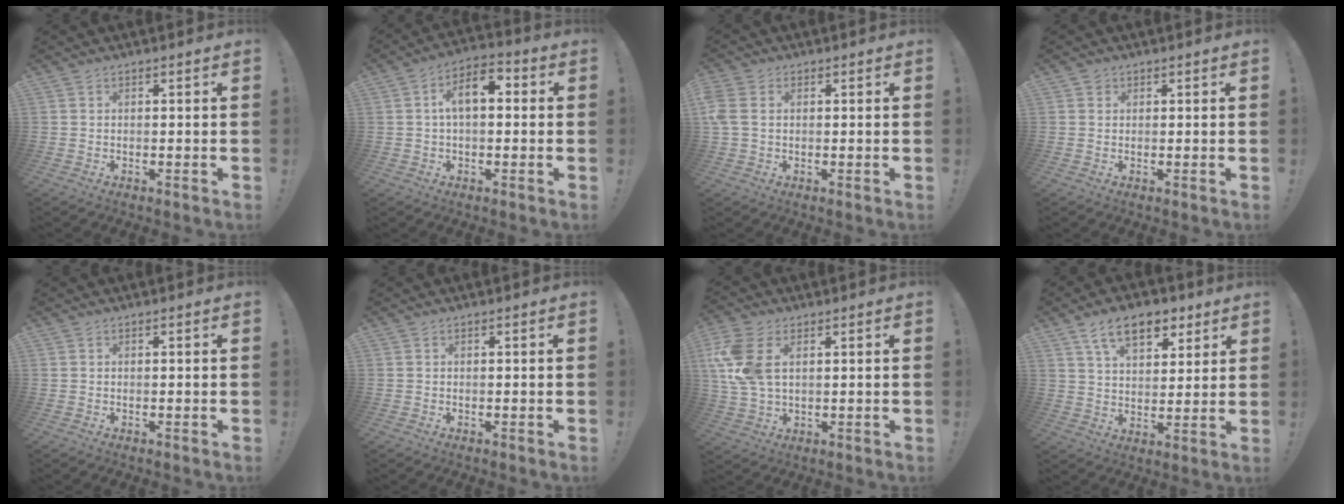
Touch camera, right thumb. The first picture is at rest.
{"total": 9.2, "force": [1.3, 5.0, 7.7], "torque": [-0.119, 0.010, 0.023]}
{"total": 5.2, "force": [1.0, 3.8, 3.4], "torque": [-0.083, -0.003, 0.021]}
{"total": 1.4, "force": [0.9, 1.1, 0.1], "torque": [0.005, -0.003, 0.014]}
{"total": 0.0}
{"total": 0.0}
{"total": 11.5, "force": [3.4, 7.0, 8.5], "torque": [-0.173, -0.007, 0.064]}
{"total": 13.4, "force": [7.6, 7.3, 8.2], "torque": [-0.120, -0.026, 0.137]}